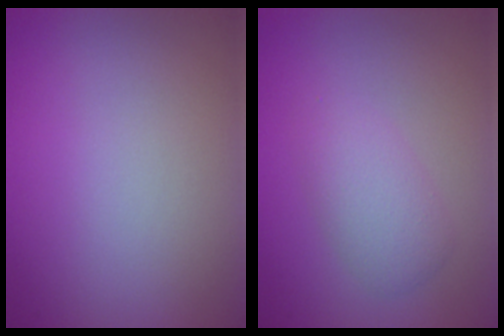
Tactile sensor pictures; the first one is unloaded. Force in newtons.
{"total": 2.7, "press": 2.7, "slide": 0.1}